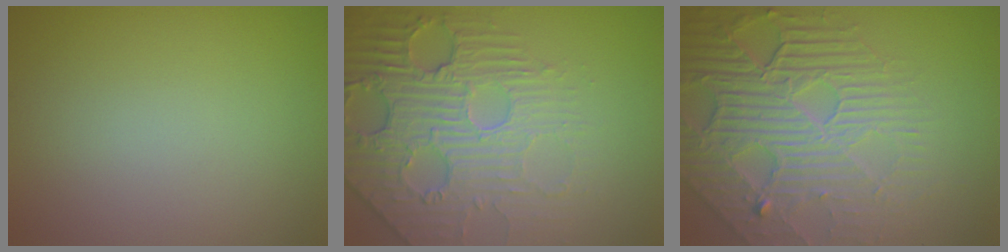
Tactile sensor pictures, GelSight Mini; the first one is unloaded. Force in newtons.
{"total": 5.3, "press": 4.8, "slide": 2.2}
{"total": 7.0, "press": 5.5, "slide": 4.4}